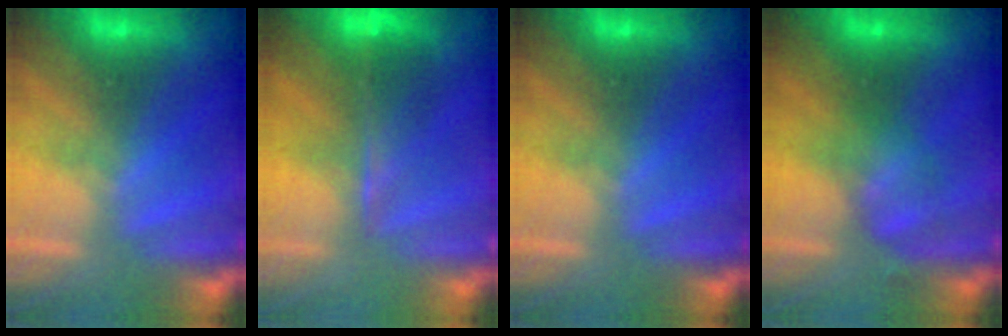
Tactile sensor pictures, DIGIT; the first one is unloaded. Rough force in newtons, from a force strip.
{"total": 8.4}
{"total": 0.0}
{"total": 2.4}